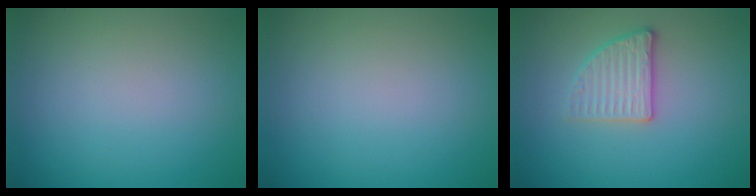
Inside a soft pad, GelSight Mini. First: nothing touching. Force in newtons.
{"total": 0.0}
{"total": 2.6, "press": 2.4, "slide": 1.0}